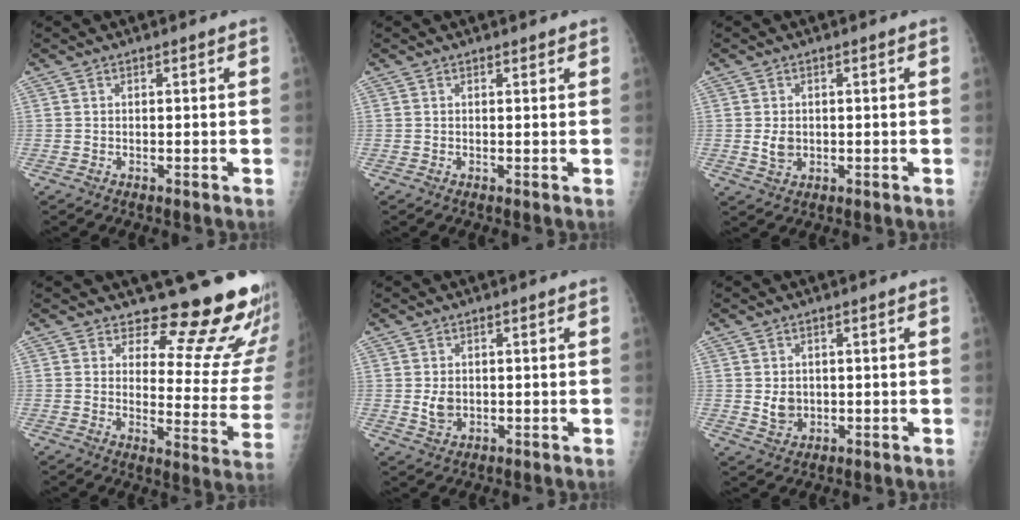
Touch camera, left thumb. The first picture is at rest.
{"total": 0.8, "force": [0.7, 0.3, 0.4], "torque": [-0.005, -0.003, 0.008]}
{"total": 3.5, "force": [0.0, 2.9, 2.0], "torque": [-0.022, -0.002, 0.008]}
{"total": 16.0, "force": [13.7, 4.7, 6.7], "torque": [-0.036, -0.142, 0.156]}
{"total": 3.3, "force": [0.1, 2.5, 2.2], "torque": [-0.032, -0.005, 0.008]}
{"total": 3.8, "force": [0.2, 3.1, 2.2], "torque": [-0.023, -0.005, 0.013]}